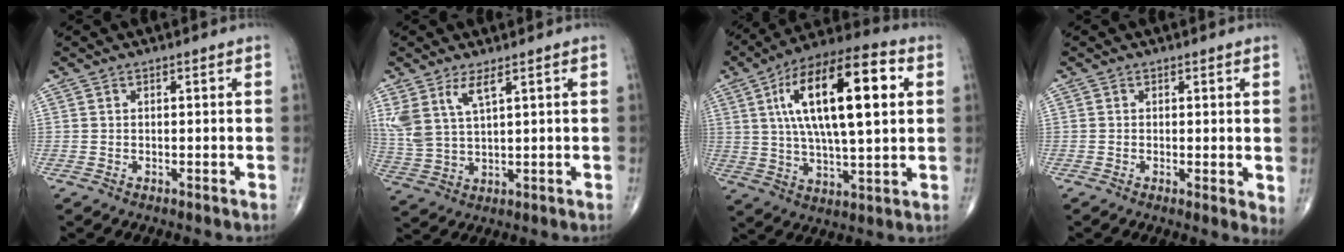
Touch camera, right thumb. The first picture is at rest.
{"total": 7.5, "force": [4.0, 2.6, 5.7], "torque": [-0.132, -0.016, 0.091]}
{"total": 22.7, "force": [5.6, 8.2, 20.4], "torque": [-0.342, 0.009, 0.087]}
{"total": 3.0, "force": [0.1, 1.0, 2.8], "torque": [-0.041, -0.011, -0.003]}